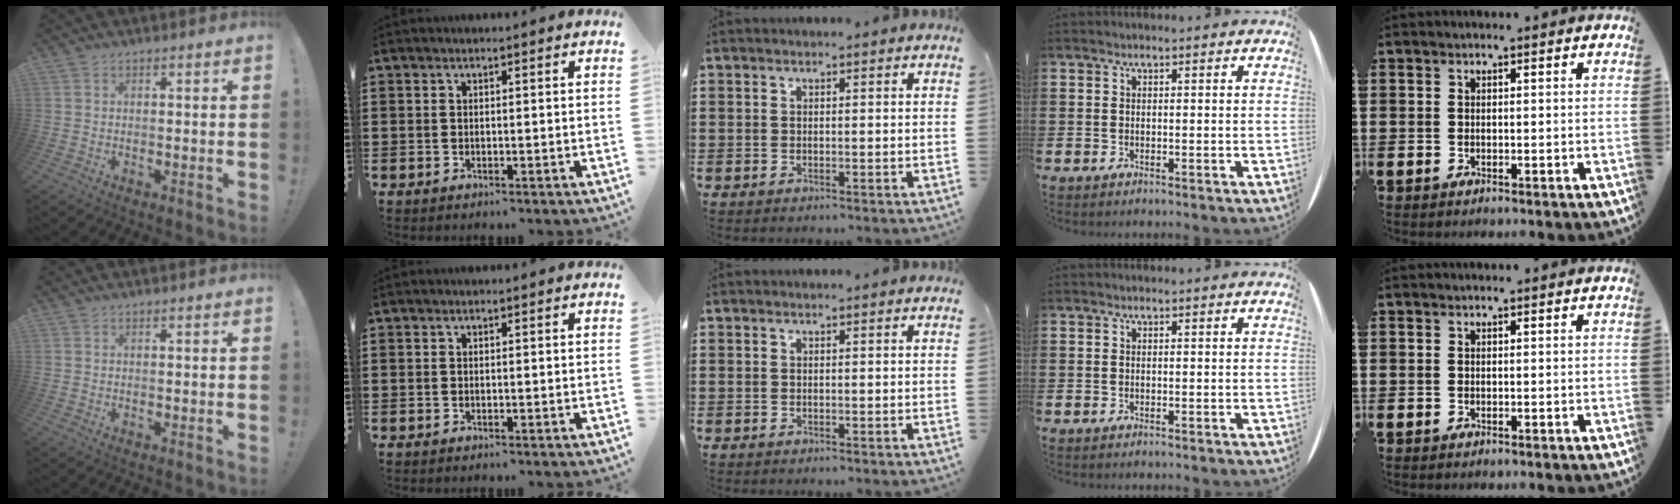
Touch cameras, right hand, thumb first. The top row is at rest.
{}